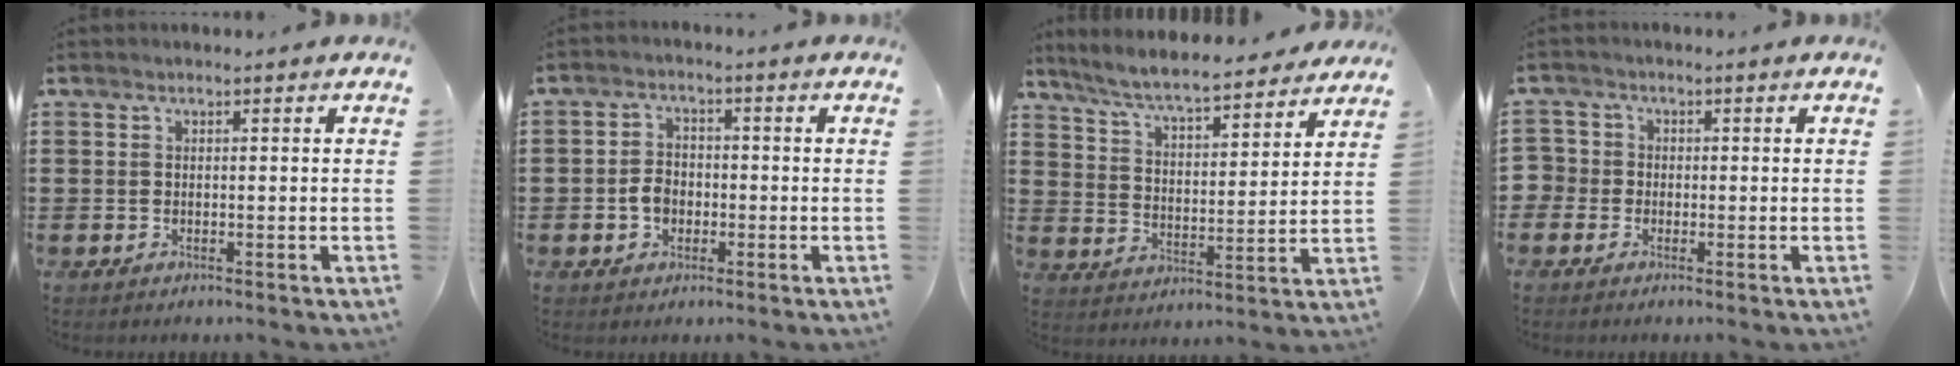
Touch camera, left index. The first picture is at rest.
{"total": 3.5, "force": [-1.0, 2.7, 2.0], "torque": [-0.049, 0.000, -0.023]}
{"total": 6.7, "force": [6.2, 0.3, 2.7], "torque": [-0.078, -0.037, 0.104]}
{"total": 2.4, "force": [-0.7, 2.3, -0.1], "torque": [-0.021, 0.002, -0.023]}